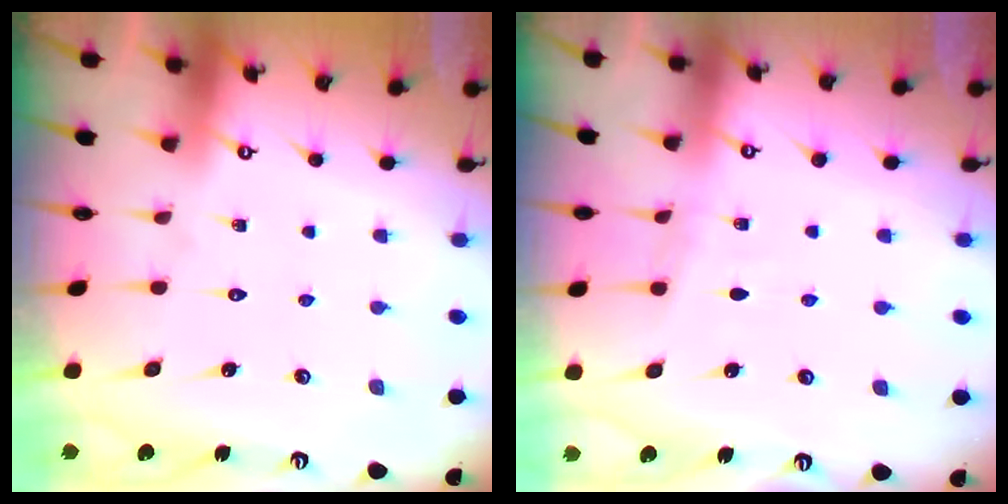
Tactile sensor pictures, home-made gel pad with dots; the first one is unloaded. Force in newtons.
{"total": 3.0, "press": 3.0, "slide": 0.4}